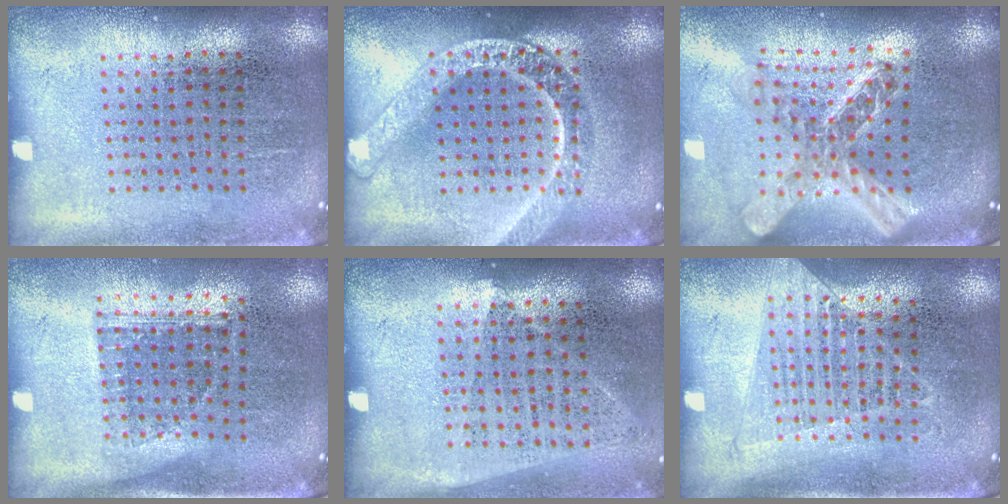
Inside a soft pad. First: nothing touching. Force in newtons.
{"total": 2.3, "press": 2.3, "slide": 0.2}
{"total": 2.4, "press": 1.9, "slide": 1.4}
{"total": 1.1, "press": 0.9, "slide": 0.7}
{"total": 1.0, "press": 0.8, "slide": 0.5}
{"total": 1.3, "press": 1.2, "slide": 0.4}